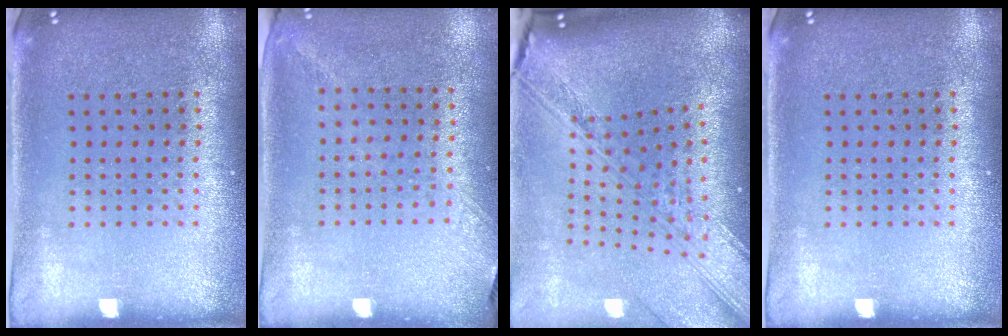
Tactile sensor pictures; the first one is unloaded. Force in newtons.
{"total": 1.3, "press": 1.0, "slide": 0.9}
{"total": 4.0, "press": 2.9, "slide": 2.8}
{"total": 0.0}